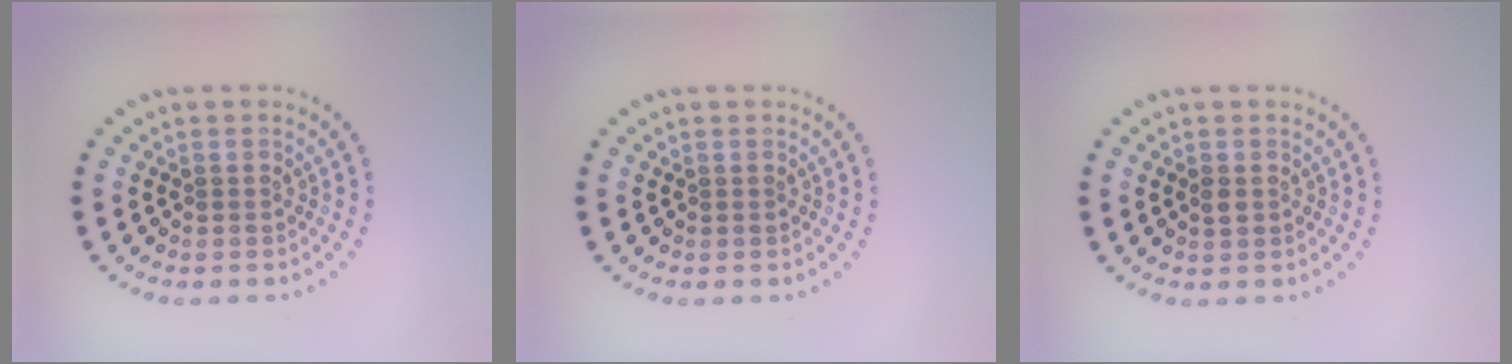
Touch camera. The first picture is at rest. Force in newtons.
{"total": 0.0}
{"total": 1.0, "press": 1.0, "slide": 0.2}